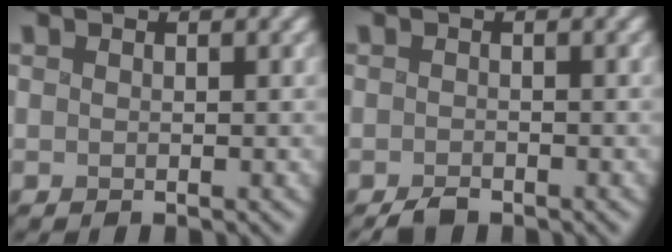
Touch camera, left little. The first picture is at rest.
{"total": 1.6, "force": [-1.5, 0.5, 0.4], "torque": [-0.004, -0.005, -0.029]}